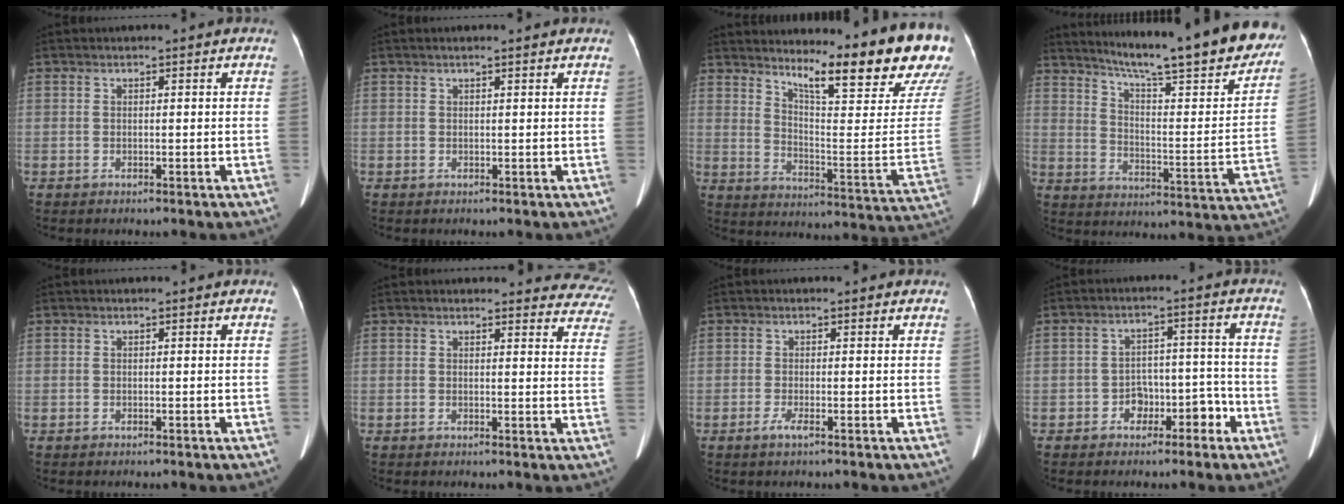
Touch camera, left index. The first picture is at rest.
{"total": 1.1, "force": [0.9, 0.3, 0.5], "torque": [-0.010, 0.023, 0.015]}
{"total": 21.9, "force": [18.0, 0.9, 12.4], "torque": [-0.179, -0.099, 0.231]}
{"total": 27.5, "force": [23.3, 2.3, 14.4], "torque": [-0.214, -0.075, 0.300]}
{"total": 0.0}
{"total": 13.9, "force": [13.3, 3.6, 1.4], "torque": [0.040, -0.056, 0.102]}
{"total": 1.3, "force": [-0.6, 0.1, 1.2], "torque": [-0.023, -0.002, -0.012]}
{"total": 5.0, "force": [-2.8, 3.2, 2.5], "torque": [-0.026, 0.033, -0.040]}